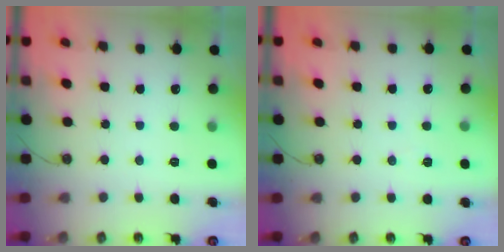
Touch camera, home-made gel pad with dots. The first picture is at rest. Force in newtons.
{"total": 3.9, "press": 2.3, "slide": 3.2}